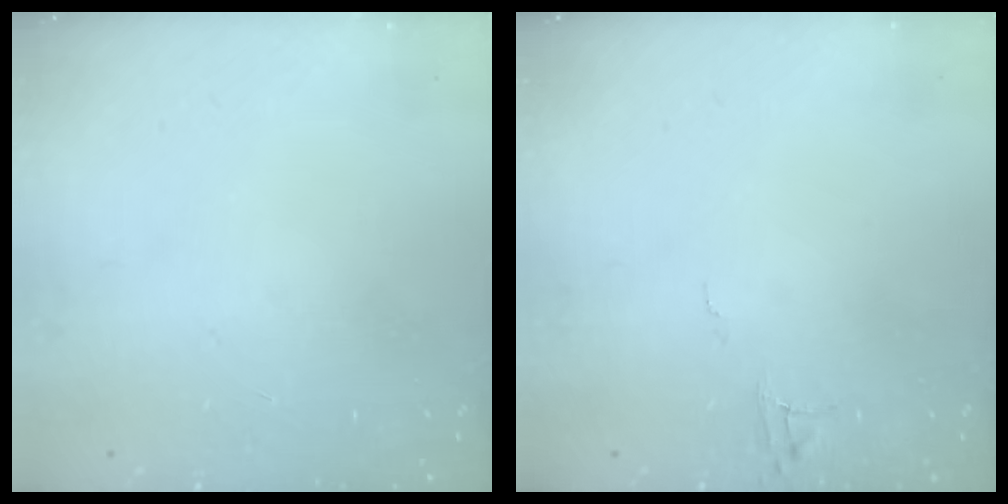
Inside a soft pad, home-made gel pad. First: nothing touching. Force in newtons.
{"total": 4.9, "press": 4.9, "slide": 0.5}